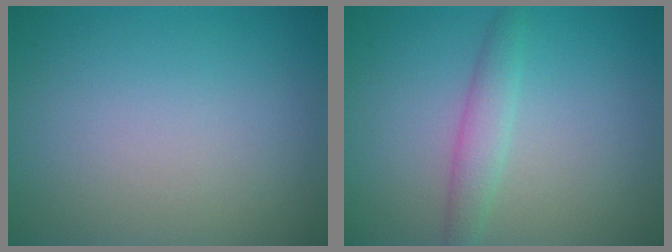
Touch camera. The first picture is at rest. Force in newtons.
{"total": 2.2, "press": 2.2, "slide": 0.0}